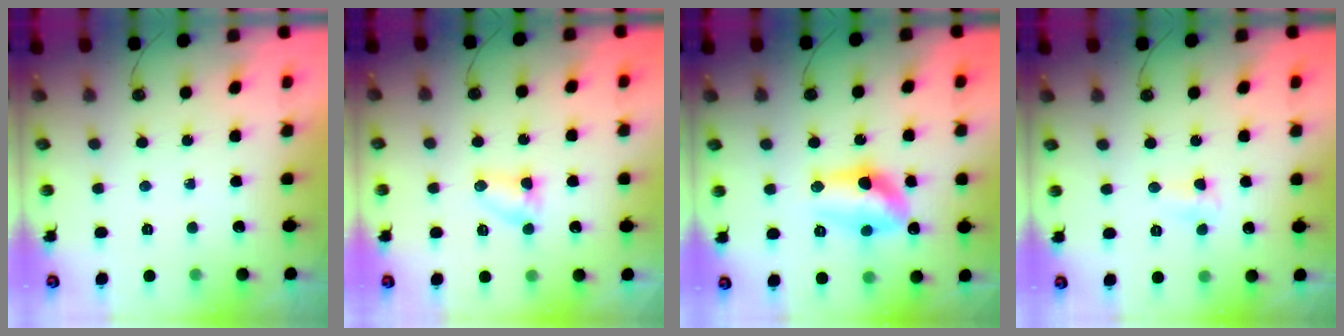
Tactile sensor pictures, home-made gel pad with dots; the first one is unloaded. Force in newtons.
{"total": 4.2, "press": 4.2, "slide": 0.5}
{"total": 11.6, "press": 11.5, "slide": 1.1}
{"total": 5.5, "press": 4.4, "slide": 3.4}